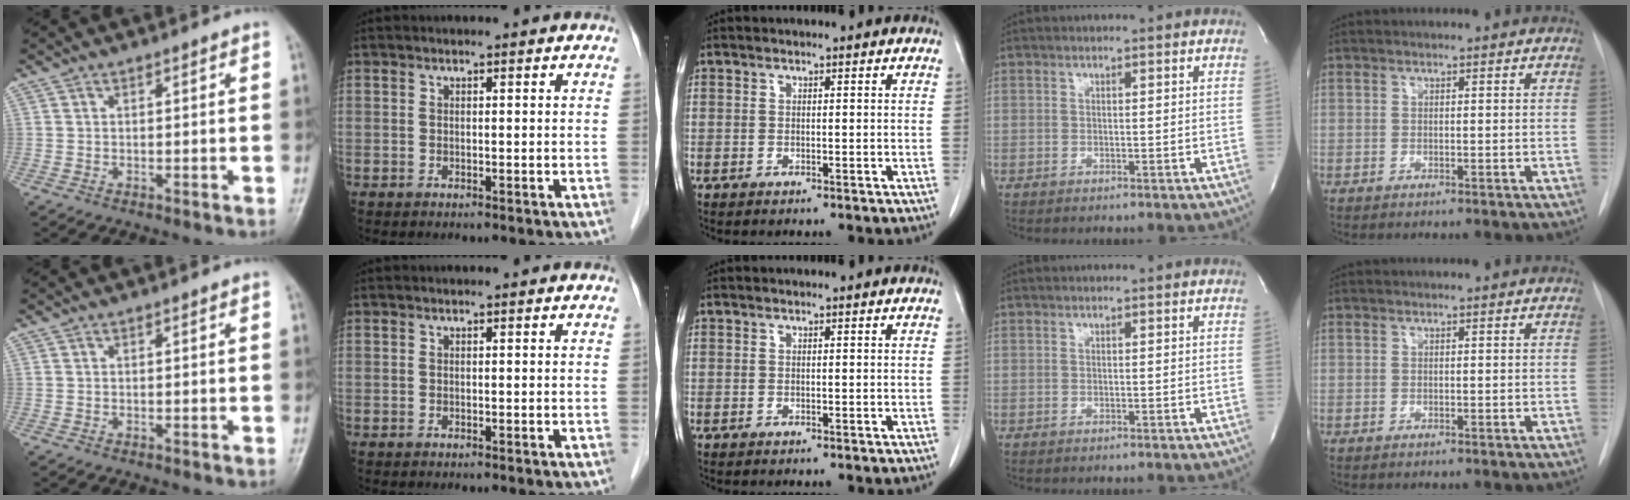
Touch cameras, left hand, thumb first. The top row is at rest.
{}